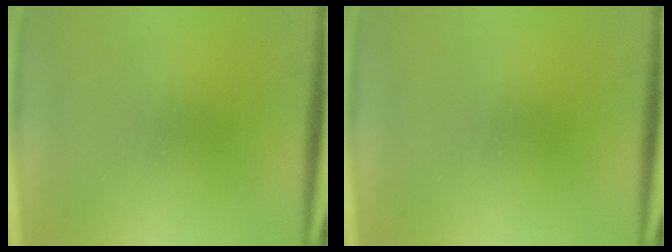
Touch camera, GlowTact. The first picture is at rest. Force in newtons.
{"total": 0.0}